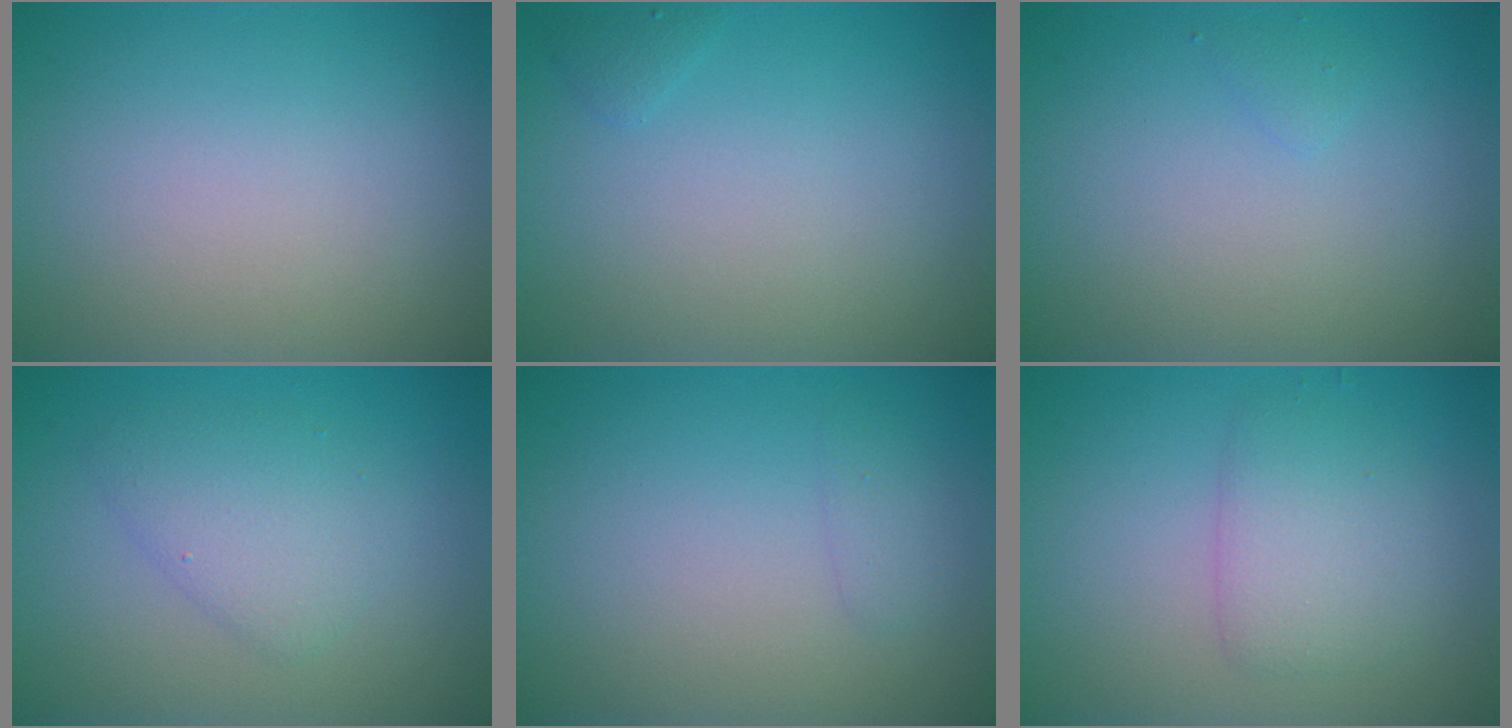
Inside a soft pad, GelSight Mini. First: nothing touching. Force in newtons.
{"total": 0.6, "press": 0.6, "slide": 0.1}
{"total": 0.6, "press": 0.6, "slide": 0.0}
{"total": 2.9, "press": 2.9, "slide": 0.2}
{"total": 0.9, "press": 0.9, "slide": 0.1}
{"total": 2.9, "press": 2.9, "slide": 0.1}